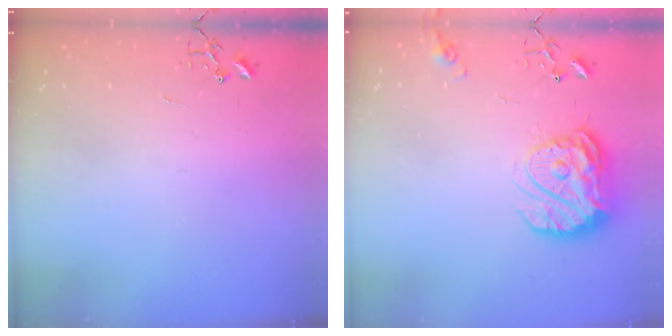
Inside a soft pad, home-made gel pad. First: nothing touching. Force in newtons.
{"total": 17.1, "press": 17.0, "slide": 1.5}